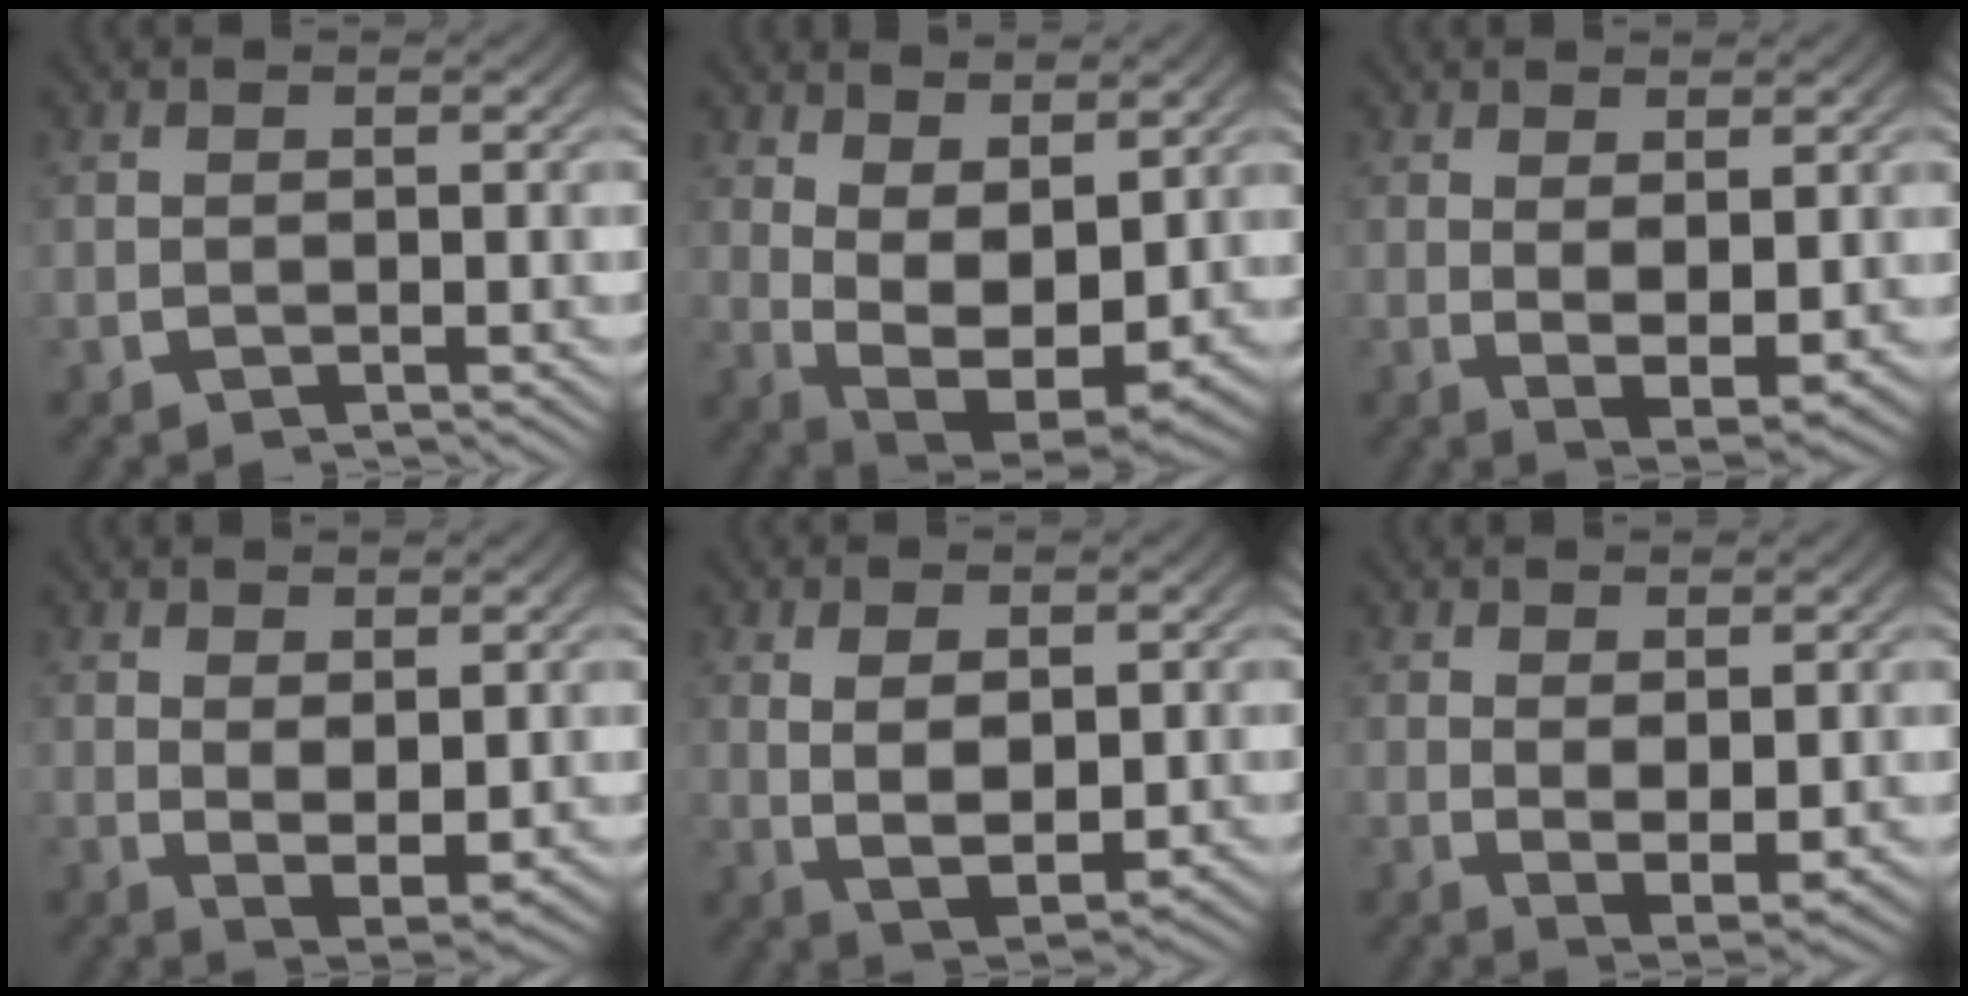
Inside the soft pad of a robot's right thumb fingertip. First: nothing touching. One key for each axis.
{"total": 7.8, "fx": -0.5, "fy": 5.1, "fz": 5.9, "tx": -0.128, "ty": -0.057, "tz": 0.014}
{"total": 4.2, "fx": -0.1, "fy": 2.3, "fz": 3.5, "tx": -0.065, "ty": -0.024, "tz": 0.011}
{"total": 4.0, "fx": 0.4, "fy": 2.3, "fz": 3.2, "tx": -0.057, "ty": -0.020, "tz": 0.018}
{"total": 5.7, "fx": -0.4, "fy": 3.5, "fz": 4.5, "tx": -0.096, "ty": -0.024, "tz": 0.009}
{"total": 3.4, "fx": 0.4, "fy": 1.9, "fz": 2.7, "tx": -0.049, "ty": -0.018, "tz": 0.017}